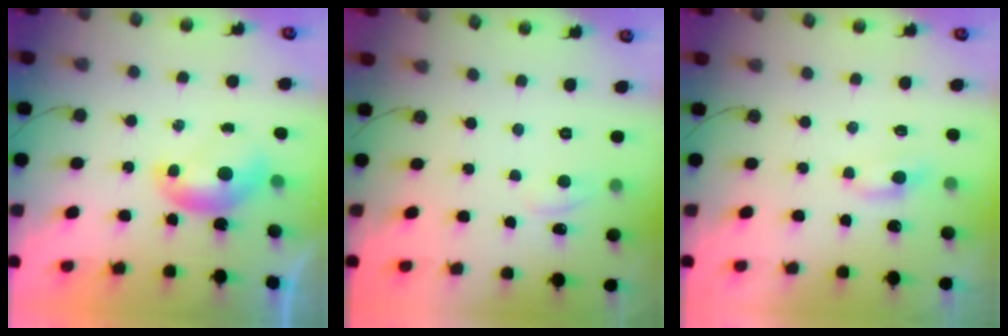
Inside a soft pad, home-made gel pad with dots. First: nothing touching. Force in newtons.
{"total": 2.1, "press": 2.1, "slide": 0.4}
{"total": 0.7, "press": 0.5, "slide": 0.5}